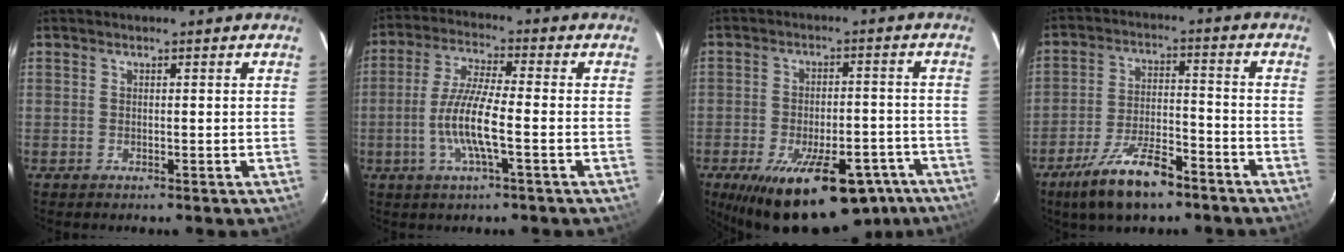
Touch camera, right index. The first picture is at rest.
{"total": 9.4, "force": [-2.7, 1.0, 9.0], "torque": [-0.184, -0.002, -0.055]}
{"total": 22.1, "force": [-15.1, 9.6, 13.1], "torque": [-0.223, -0.018, -0.195]}
{"total": 12.7, "force": [-9.0, 4.2, 7.9], "torque": [-0.172, -0.013, -0.152]}